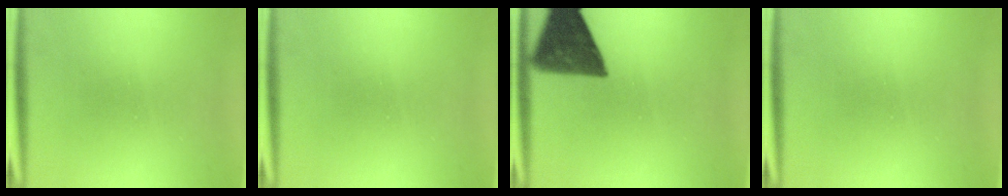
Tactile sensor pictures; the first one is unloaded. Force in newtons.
{"total": 0.0}
{"total": 10.4}
{"total": 0.0}